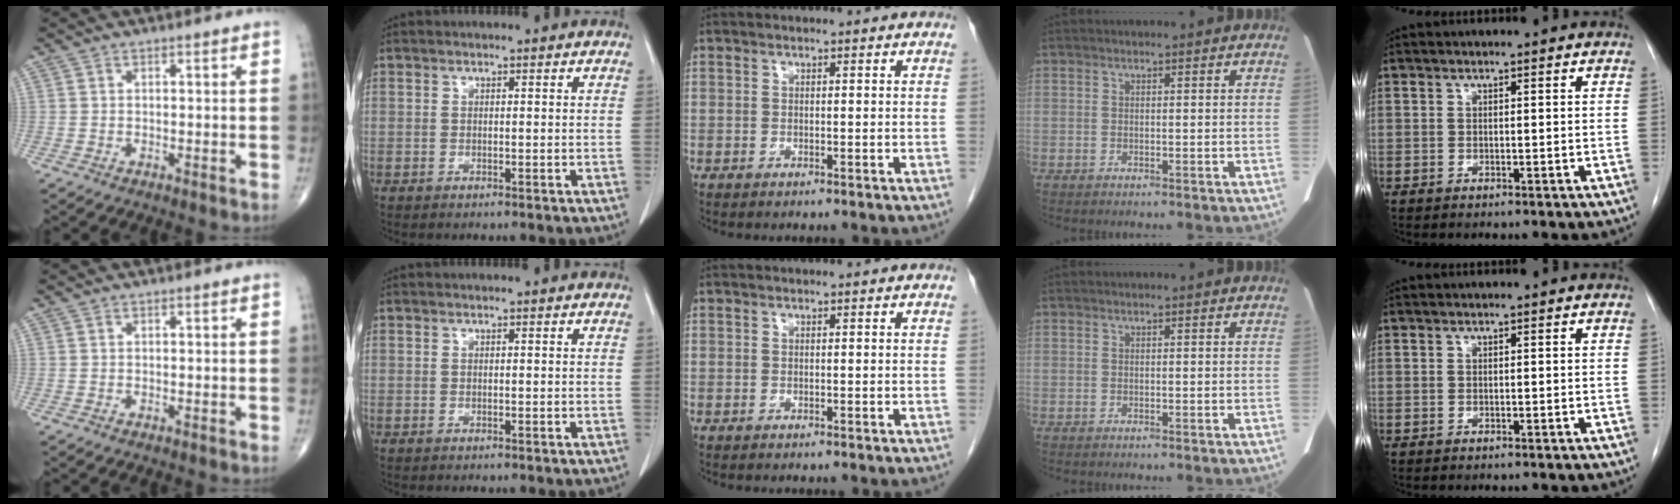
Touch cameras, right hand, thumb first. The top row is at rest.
{}